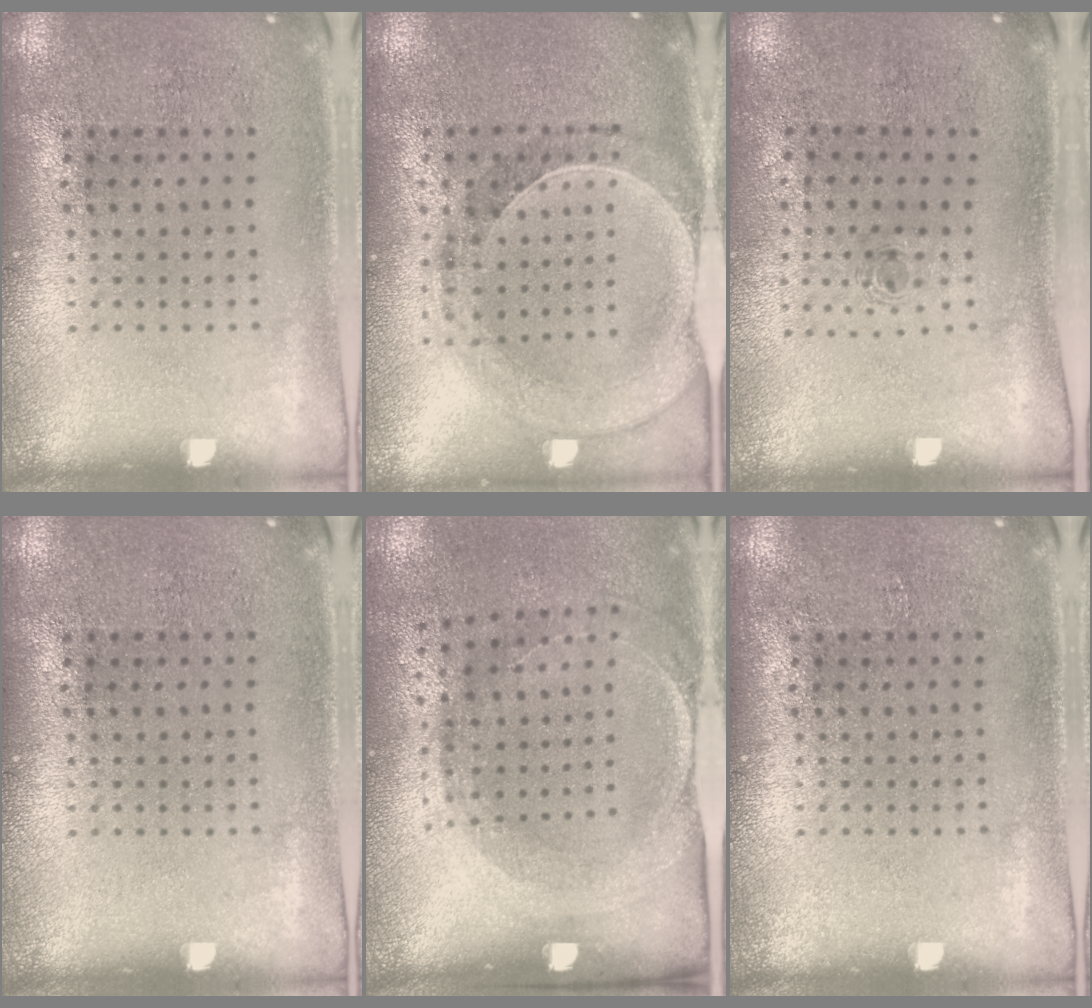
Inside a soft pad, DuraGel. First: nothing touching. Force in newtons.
{"total": 0.6, "press": 0.6, "slide": 0.2}
{"total": 0.6, "press": 0.2, "slide": 0.6}
{"total": 0.0}
{"total": 1.6, "press": 1.4, "slide": 0.8}
{"total": 0.0}